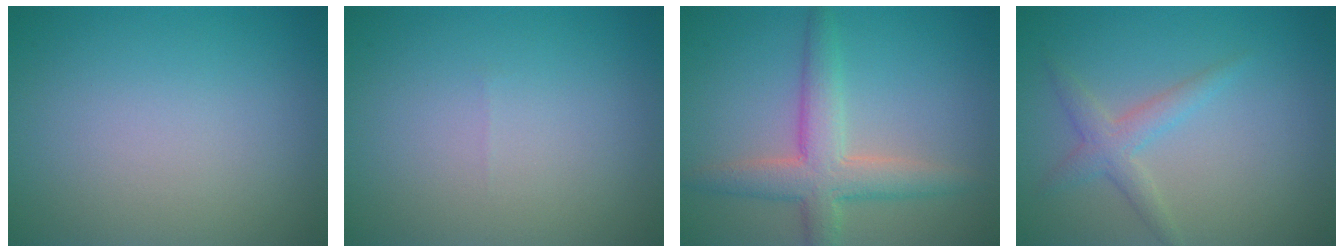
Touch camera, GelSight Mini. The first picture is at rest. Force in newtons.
{"total": 0.0}
{"total": 4.8, "press": 4.8, "slide": 0.4}
{"total": 2.3, "press": 2.2, "slide": 0.1}